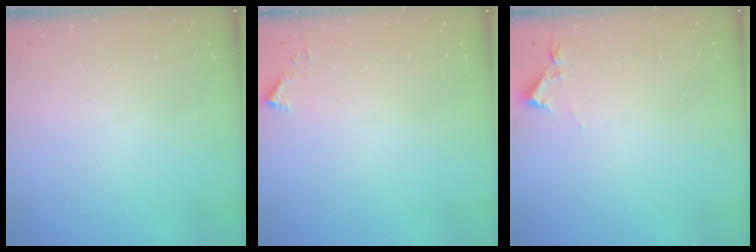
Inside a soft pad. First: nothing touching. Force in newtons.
{"total": 2.3, "press": 2.3, "slide": 0.2}
{"total": 2.9, "press": 2.9, "slide": 0.5}